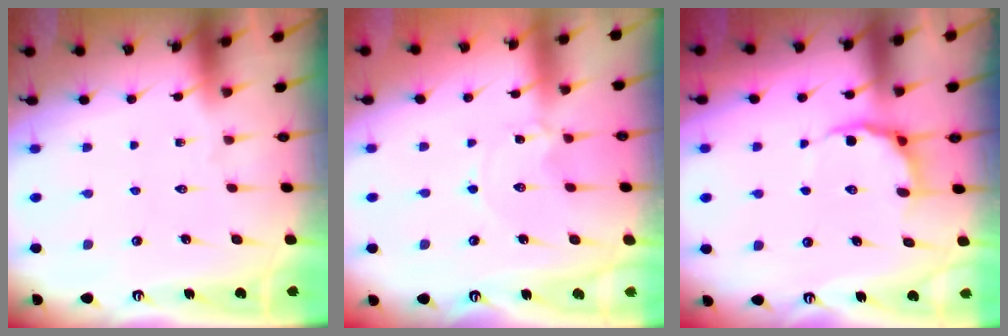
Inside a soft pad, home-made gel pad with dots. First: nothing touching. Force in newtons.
{"total": 1.5, "press": 1.5, "slide": 0.2}
{"total": 7.7, "press": 7.2, "slide": 2.6}